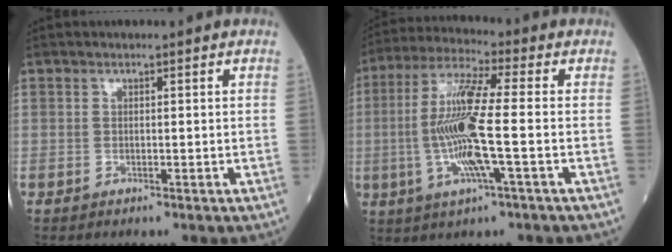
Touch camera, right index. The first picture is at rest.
{"total": 12.5, "force": [-1.8, 0.5, 12.4], "torque": [-0.254, -0.003, -0.042]}